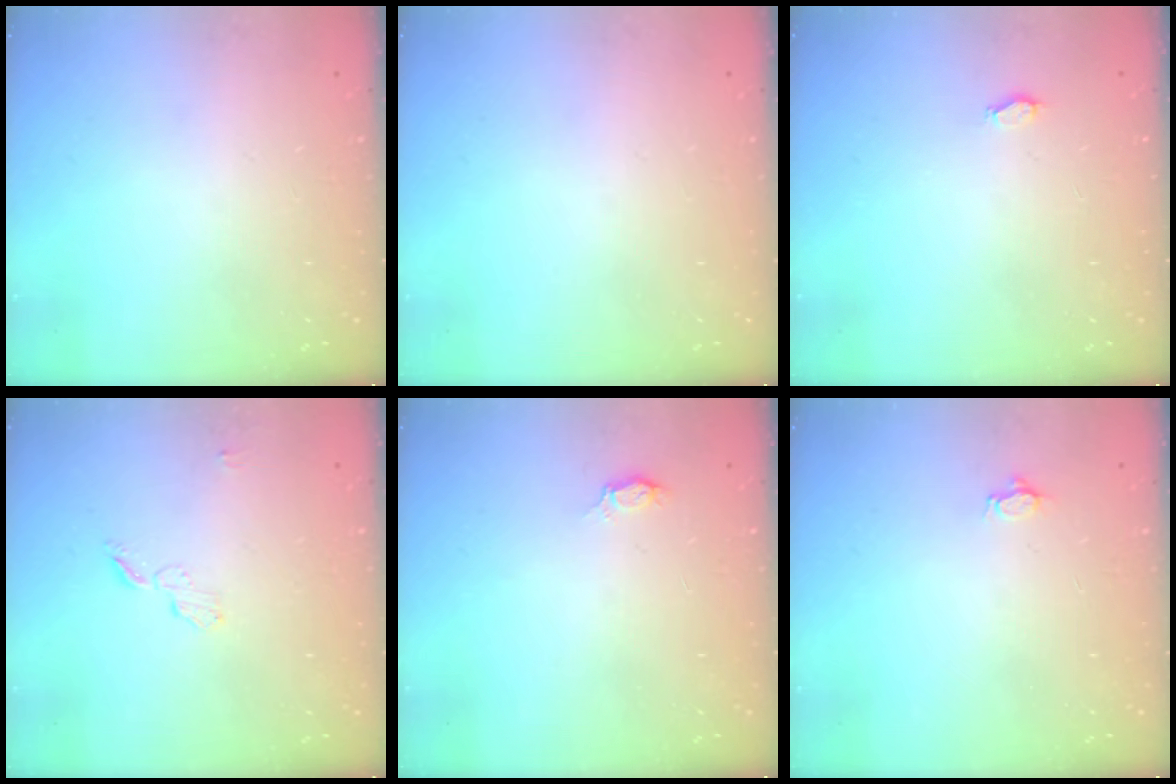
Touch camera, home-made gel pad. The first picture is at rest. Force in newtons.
{"total": 0.0}
{"total": 2.3, "press": 2.0, "slide": 1.2}
{"total": 4.7, "press": 4.7, "slide": 0.4}
{"total": 2.8, "press": 2.8, "slide": 0.3}
{"total": 3.4, "press": 3.4, "slide": 0.4}